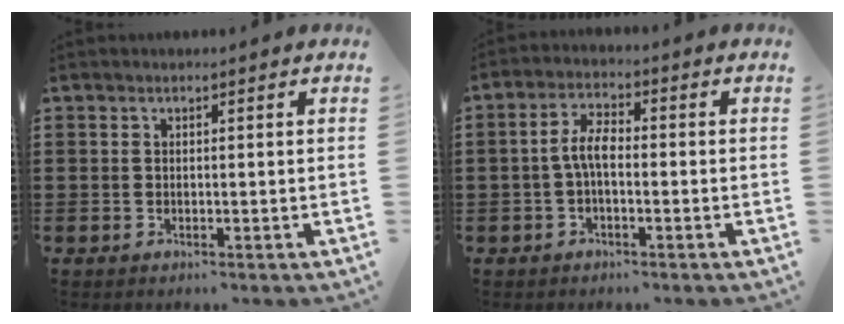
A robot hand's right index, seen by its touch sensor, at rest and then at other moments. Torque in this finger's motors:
{"motor_torque": [1.08, -0.32, 0.60, 0.15]}